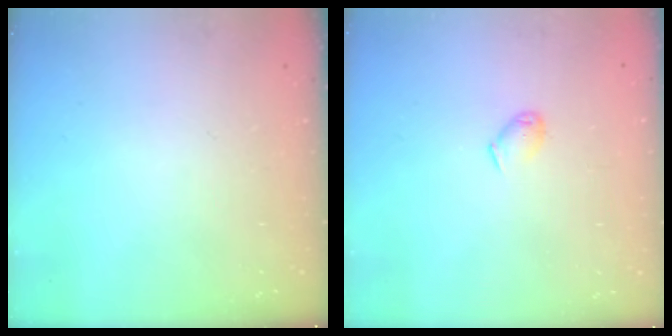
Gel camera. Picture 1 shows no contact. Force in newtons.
{"total": 5.0, "press": 4.9, "slide": 0.8}